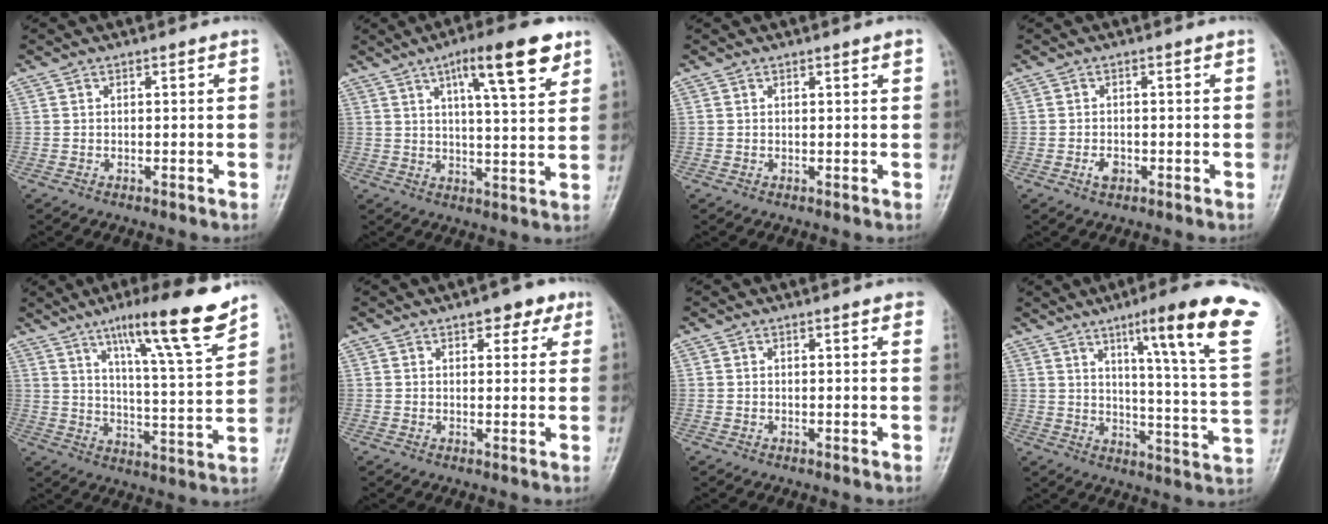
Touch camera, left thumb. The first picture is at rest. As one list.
[{"total": 12.9, "force": [7.0, 2.9, 10.4], "torque": [-0.144, -0.025, 0.103]}, {"total": 1.0, "force": [0.7, 0.0, 0.7], "torque": [-0.008, -0.003, 0.008]}, {"total": 1.9, "force": [-0.7, 1.2, 1.2], "torque": [-0.021, 0.003, -0.012]}, {"total": 16.2, "force": [11.2, 1.1, 11.7], "torque": [-0.166, -0.065, 0.174]}, {"total": 5.4, "force": [3.2, 2.7, 3.4], "torque": [-0.017, -0.010, 0.036]}, {"total": 3.8, "force": [2.7, 0.5, 2.6], "torque": [-0.023, 0.001, 0.021]}, {"total": 21.7, "force": [11.8, 1.4, 18.2], "torque": [-0.230, -0.050, 0.159]}]